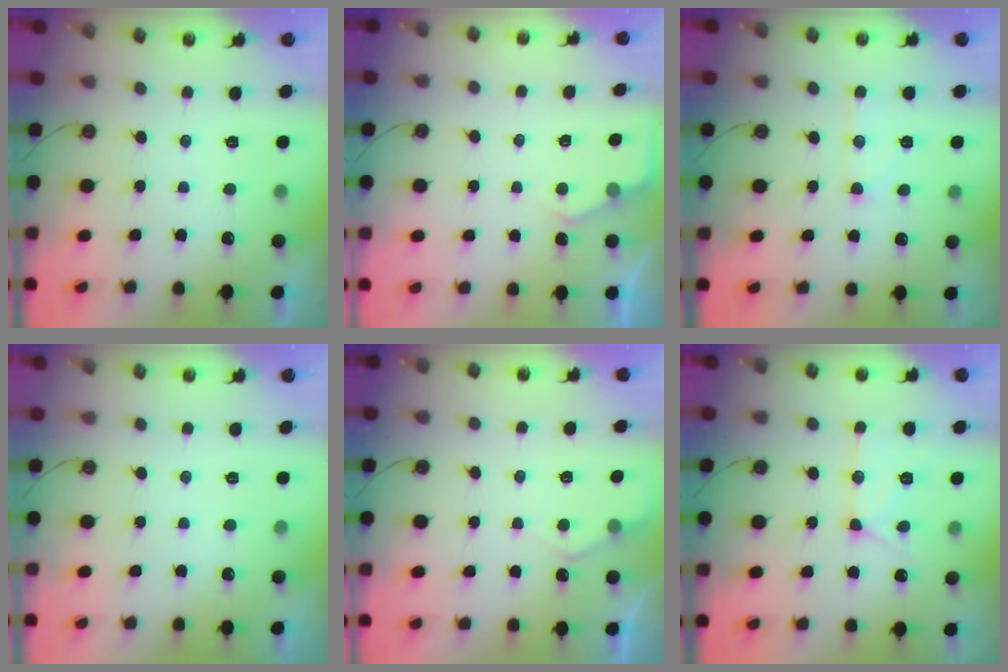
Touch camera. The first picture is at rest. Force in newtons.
{"total": 4.1, "press": 4.1, "slide": 0.6}
{"total": 7.1, "press": 7.1, "slide": 0.6}
{"total": 0.0}
{"total": 3.8, "press": 3.8, "slide": 0.5}
{"total": 12.3, "press": 12.3, "slide": 0.9}